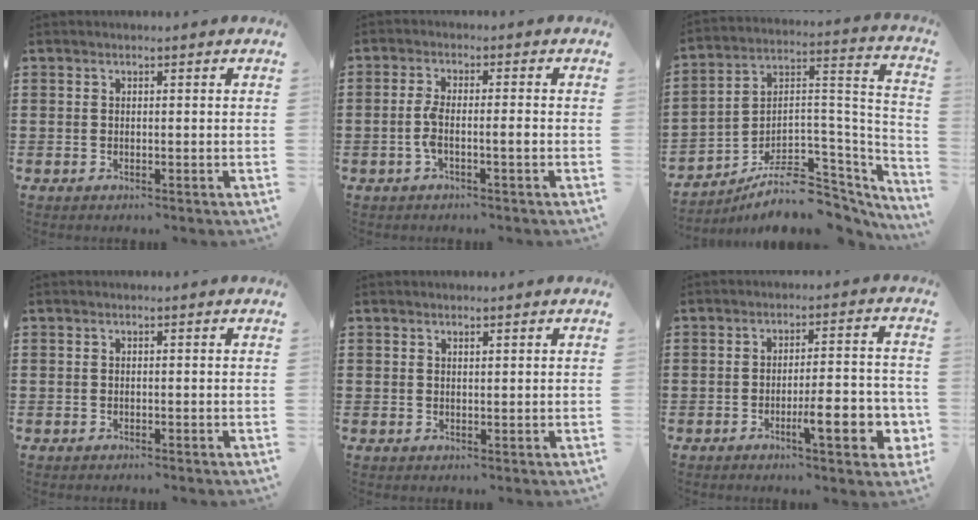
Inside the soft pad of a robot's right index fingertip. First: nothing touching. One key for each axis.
{"total": 4.1, "fx": -1.2, "fy": 0.5, "fz": 3.9, "tx": -0.092, "ty": -0.008, "tz": -0.030}
{"total": 8.1, "fx": -5.9, "fy": 4.0, "fz": 3.9, "tx": -0.066, "ty": 0.012, "tz": -0.105}
{"total": 0.0}
{"total": 0.7, "fx": 0.6, "fy": 0.2, "fz": 0.3, "tx": -0.007, "ty": 0.001, "tz": 0.012}
{"total": 8.6, "fx": -3.0, "fy": 2.1, "fz": 7.8, "tx": -0.105, "ty": -0.007, "tz": -0.048}